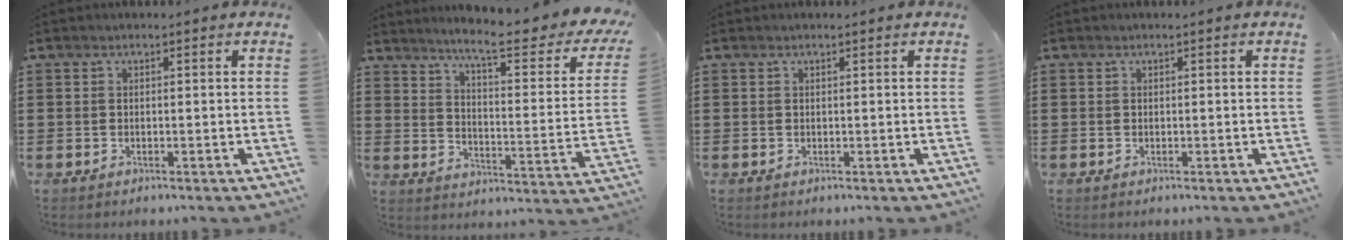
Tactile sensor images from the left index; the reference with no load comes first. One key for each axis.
{"total": 8.5, "fx": 6.7, "fy": 0.0, "fz": 5.2, "tx": -0.105, "ty": -0.051, "tz": 0.101}
{"total": 0.0}
{"total": 0.0}